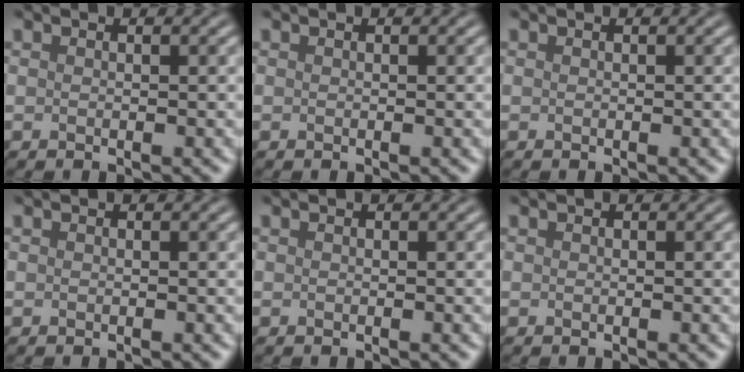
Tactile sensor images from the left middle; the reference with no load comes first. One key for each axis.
{"total": 0.0}
{"total": 0.0}
{"total": 0.0}
{"total": 0.0}
{"total": 0.0}